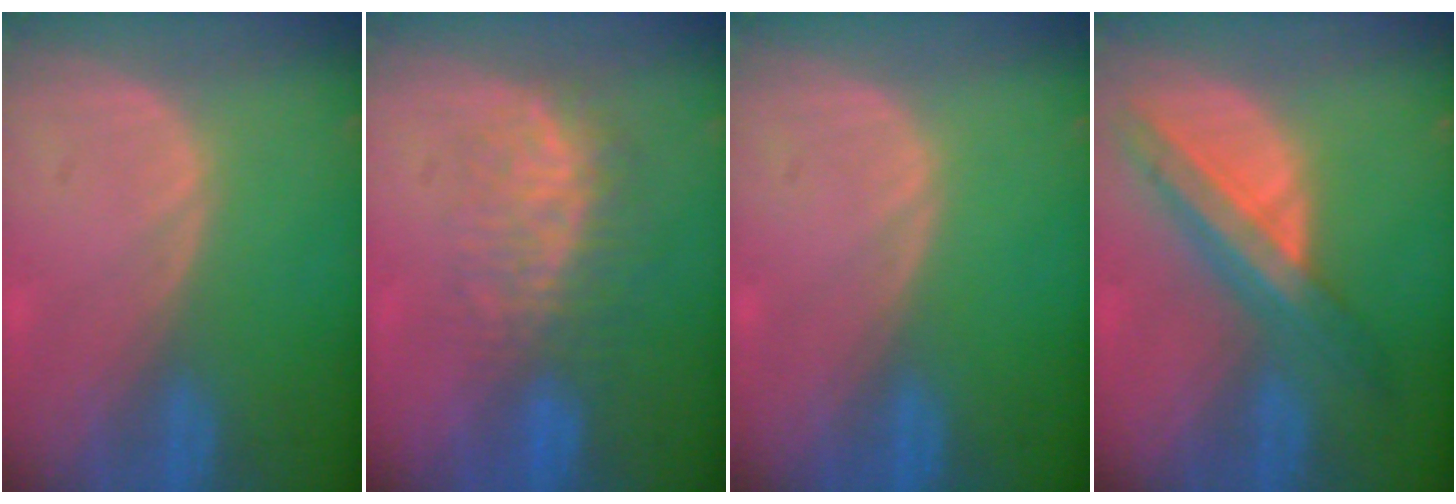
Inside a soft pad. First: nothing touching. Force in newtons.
{"total": 8.0, "press": 7.4, "slide": 3.1}
{"total": 0.0}
{"total": 8.4, "press": 7.1, "slide": 4.5}